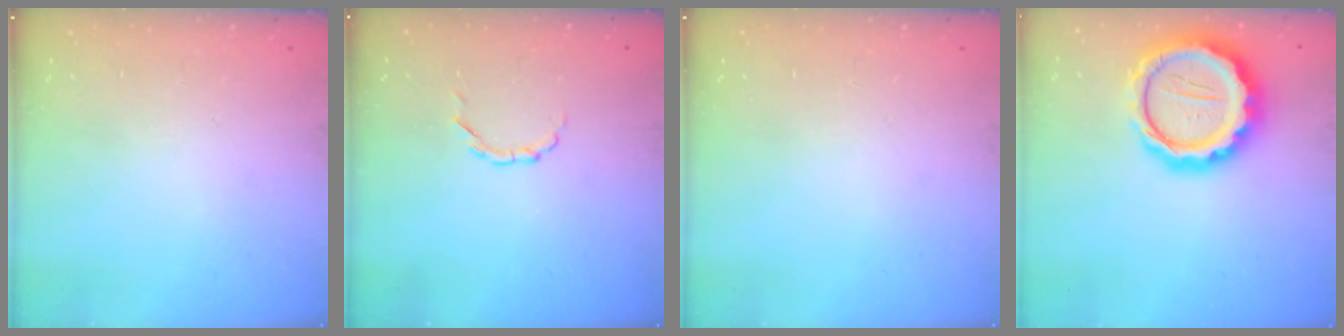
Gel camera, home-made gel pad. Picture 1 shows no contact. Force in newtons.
{"total": 2.6, "press": 2.4, "slide": 0.9}
{"total": 0.0}
{"total": 20.2, "press": 19.8, "slide": 4.1}